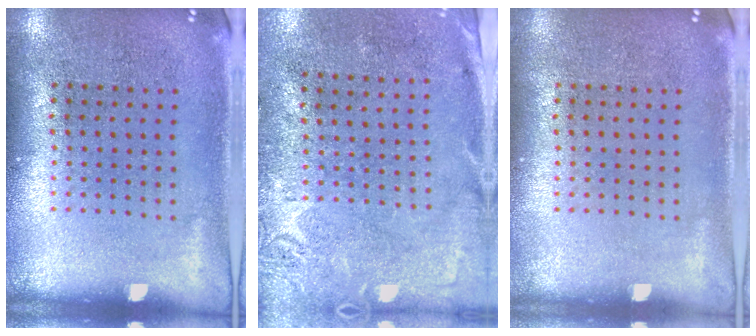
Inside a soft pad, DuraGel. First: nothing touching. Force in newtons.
{"total": 2.7, "press": 2.2, "slide": 1.7}
{"total": 0.0}